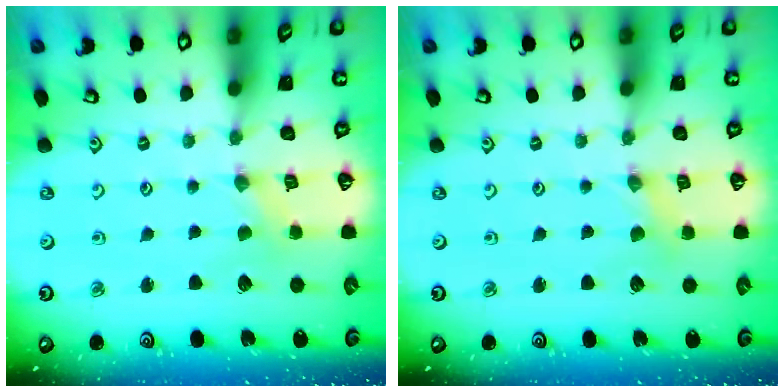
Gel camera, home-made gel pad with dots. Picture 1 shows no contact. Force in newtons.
{"total": 1.3, "press": 1.3, "slide": 0.3}